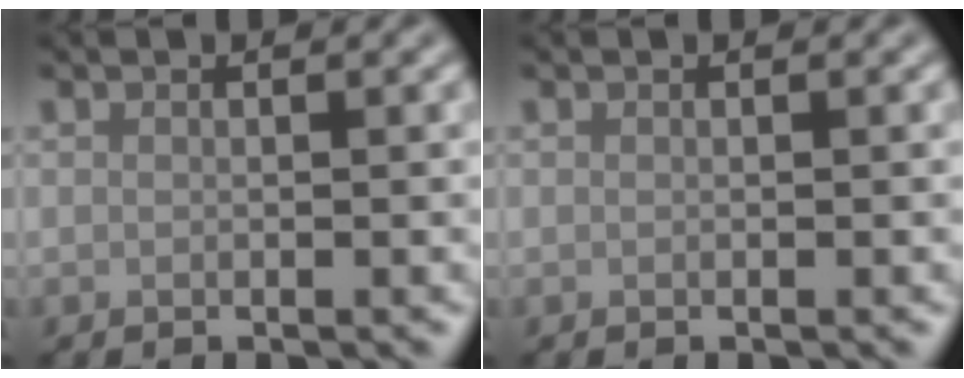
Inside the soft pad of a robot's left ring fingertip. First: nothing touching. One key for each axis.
{"total": 0.0}